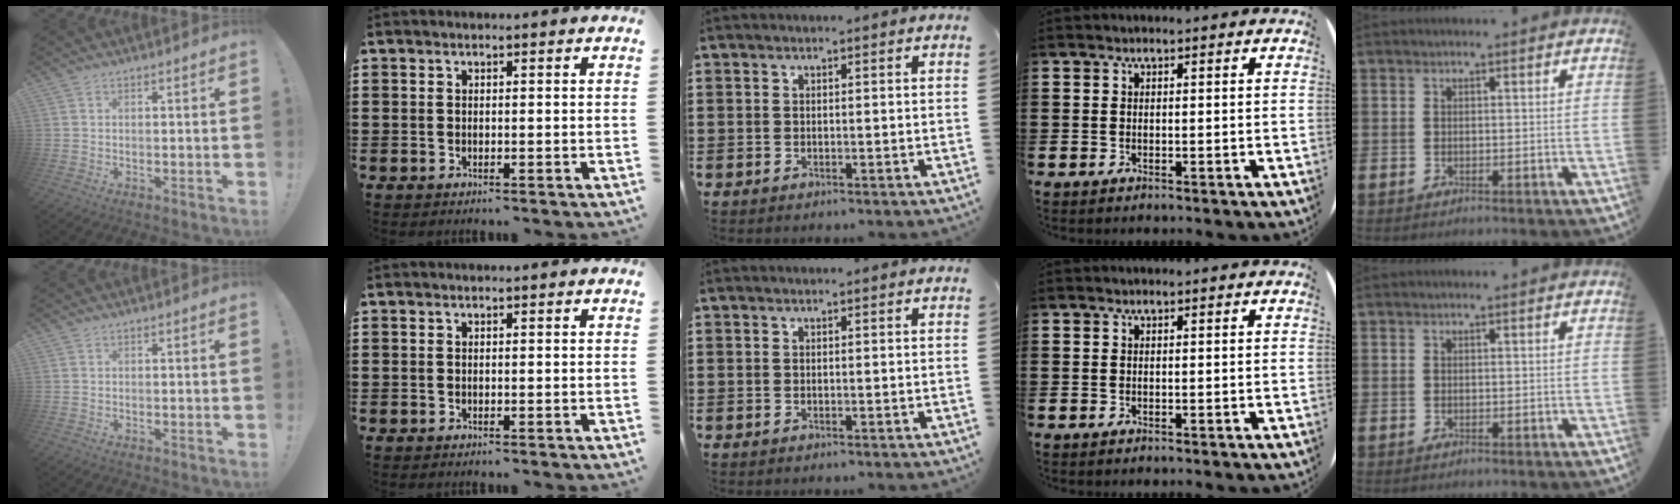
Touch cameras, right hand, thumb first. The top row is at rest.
{}